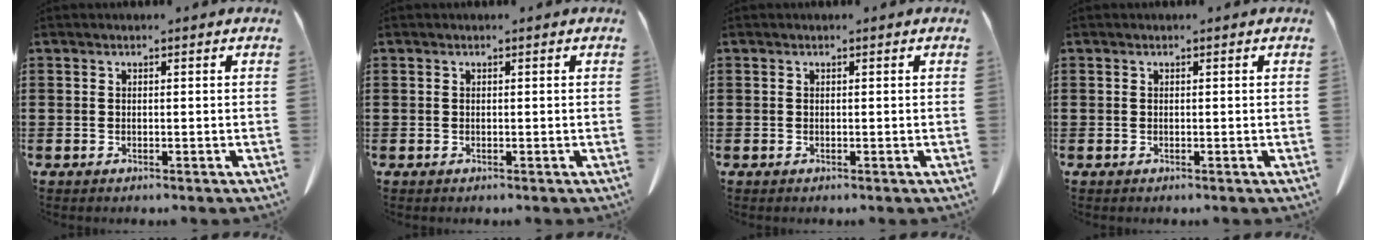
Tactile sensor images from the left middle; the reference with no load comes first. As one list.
[{"total": 0.0}, {"total": 0.0}, {"total": 0.0}]